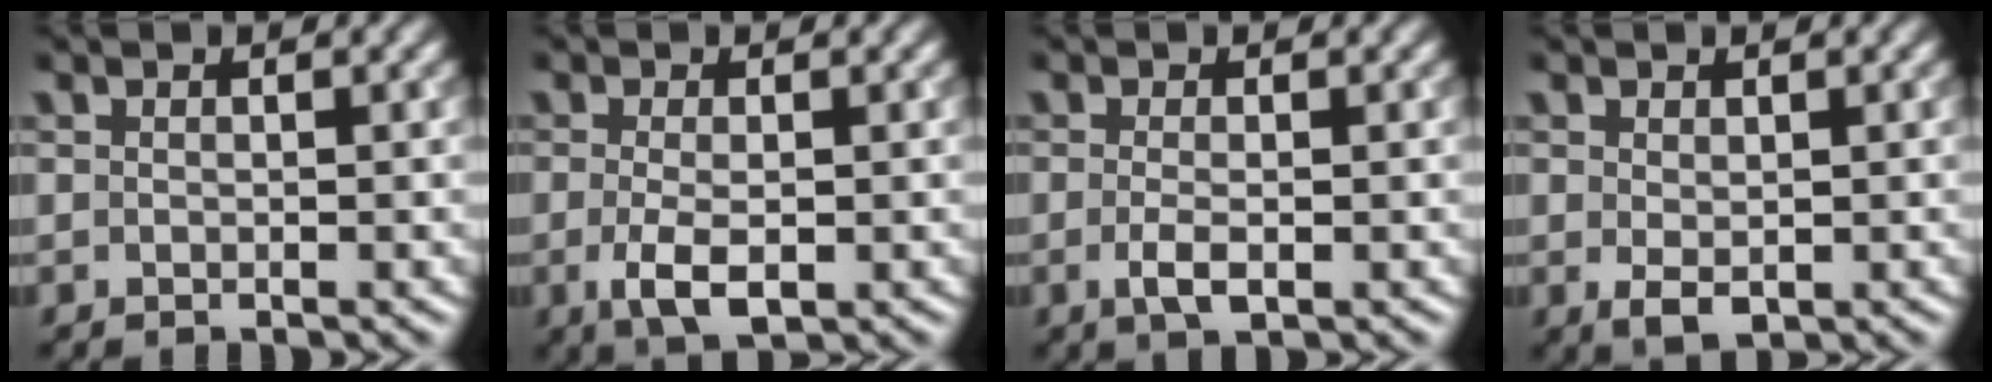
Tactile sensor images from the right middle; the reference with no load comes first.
{"total": 3.4, "force": [-0.9, 1.3, 3.0], "torque": [-0.066, -0.011, -0.016]}
{"total": 2.1, "force": [-0.5, 0.7, 1.9], "torque": [-0.040, -0.006, -0.011]}
{"total": 1.8, "force": [-0.1, 1.0, 1.5], "torque": [-0.029, -0.005, 0.003]}